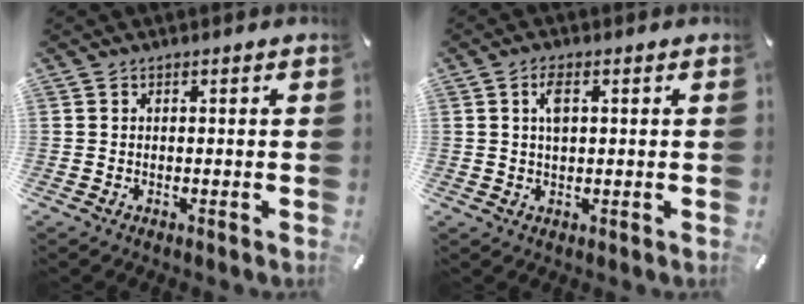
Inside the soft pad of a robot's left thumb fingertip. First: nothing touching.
{"total": 3.7, "force": [1.0, 1.5, 3.2], "torque": [-0.069, 0.009, 0.016]}